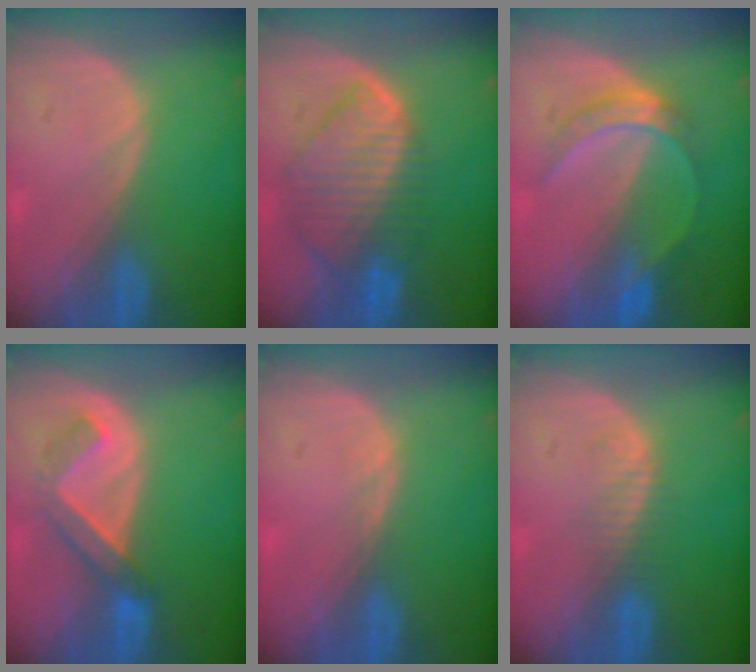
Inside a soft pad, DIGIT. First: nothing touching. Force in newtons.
{"total": 9.7, "press": 8.5, "slide": 4.7}
{"total": 5.1, "press": 5.1, "slide": 0.5}
{"total": 5.0, "press": 4.9, "slide": 1.0}
{"total": 0.8, "press": 0.6, "slide": 0.5}
{"total": 2.3, "press": 2.3, "slide": 0.3}